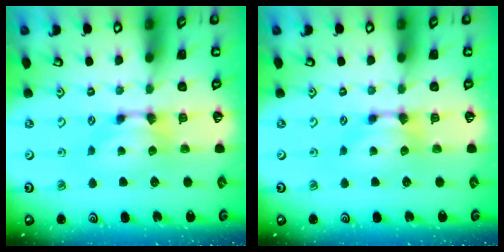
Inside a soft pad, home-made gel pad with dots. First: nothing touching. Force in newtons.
{"total": 0.0}